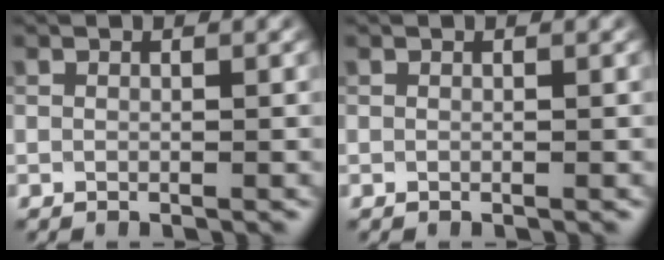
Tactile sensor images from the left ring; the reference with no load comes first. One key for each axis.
{"total": 0.0}